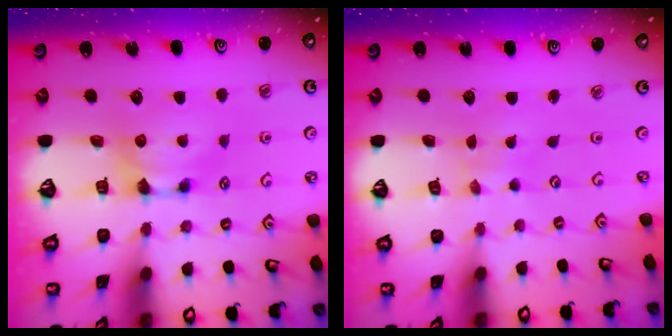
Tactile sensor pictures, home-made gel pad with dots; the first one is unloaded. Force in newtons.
{"total": 5.3, "press": 5.3, "slide": 0.2}